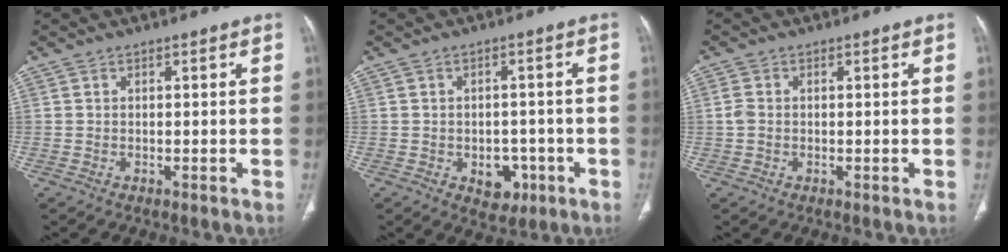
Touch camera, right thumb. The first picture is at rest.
{"total": 4.2, "force": [-1.6, 3.0, 2.5], "torque": [-0.014, 0.006, -0.015]}
{"total": 1.9, "force": [-0.1, 1.5, 1.2], "torque": [-0.033, 0.003, -0.003]}